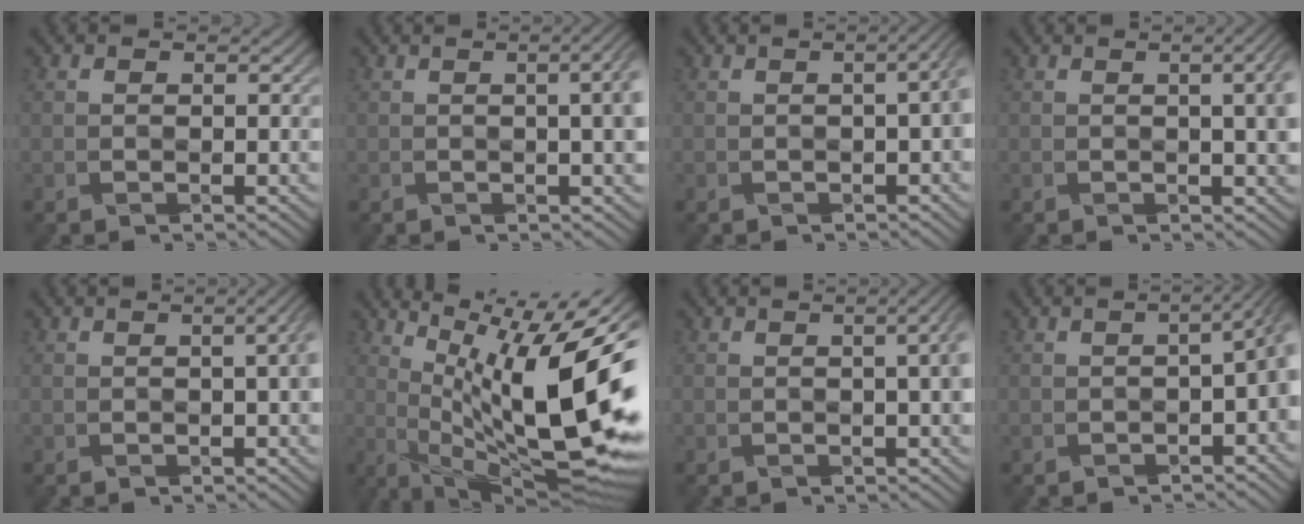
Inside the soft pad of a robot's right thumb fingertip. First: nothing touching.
{"total": 6.2, "force": [0.2, 1.8, 6.0], "torque": [-0.059, 0.017, 0.002]}
{"total": 3.7, "force": [-0.2, 0.8, 3.6], "torque": [-0.038, 0.010, 0.001]}
{"total": 5.1, "force": [0.5, 1.2, 4.9], "torque": [-0.055, 0.010, 0.011]}
{"total": 4.0, "force": [0.1, 0.9, 3.9], "torque": [-0.042, 0.012, 0.003]}
{"total": 18.3, "force": [2.7, 5.3, 17.3], "torque": [-0.269, 0.018, 0.068]}
{"total": 4.6, "force": [0.2, 1.1, 4.5], "torque": [-0.046, 0.014, 0.003]}
{"total": 4.3, "force": [-1.2, 1.1, 4.0], "torque": [-0.048, 0.000, -0.015]}